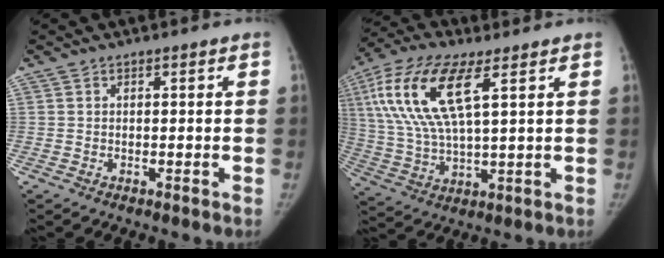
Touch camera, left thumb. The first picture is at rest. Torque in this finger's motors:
{"motor_torque": [0.51, 0.70, 2.28, -0.50, 0.75]}